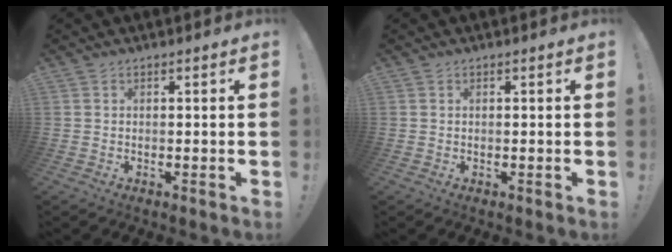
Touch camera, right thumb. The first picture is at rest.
{"total": 0.0}